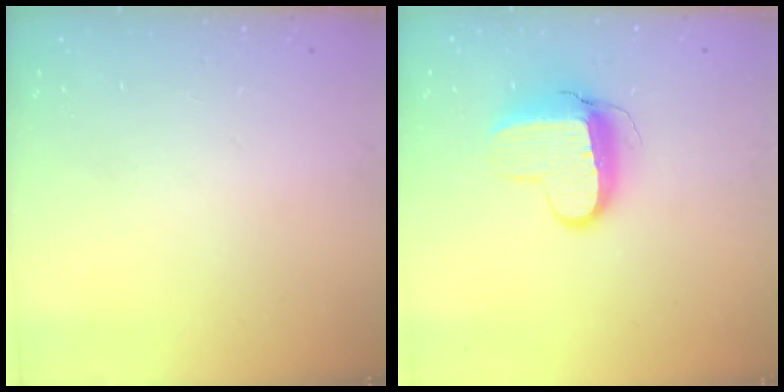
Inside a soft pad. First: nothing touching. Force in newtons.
{"total": 9.9, "press": 9.9, "slide": 0.9}